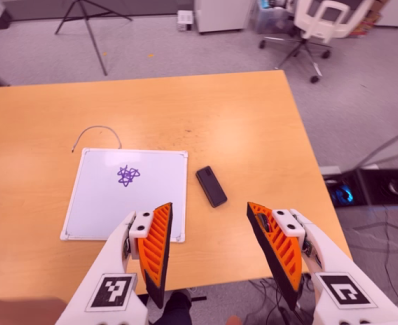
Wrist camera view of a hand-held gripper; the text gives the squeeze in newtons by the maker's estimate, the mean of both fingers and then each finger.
{"total": 0.0}